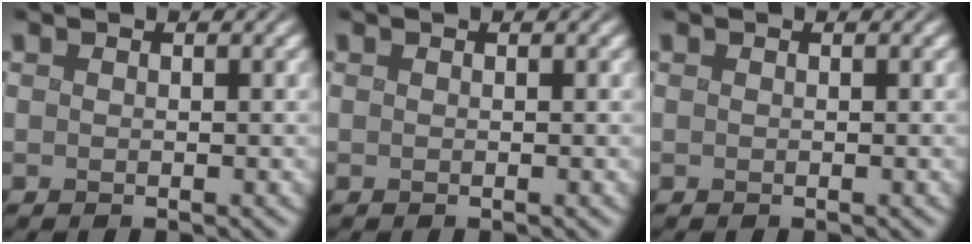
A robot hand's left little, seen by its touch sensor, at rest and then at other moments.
{"total": 0.0}
{"total": 0.0}